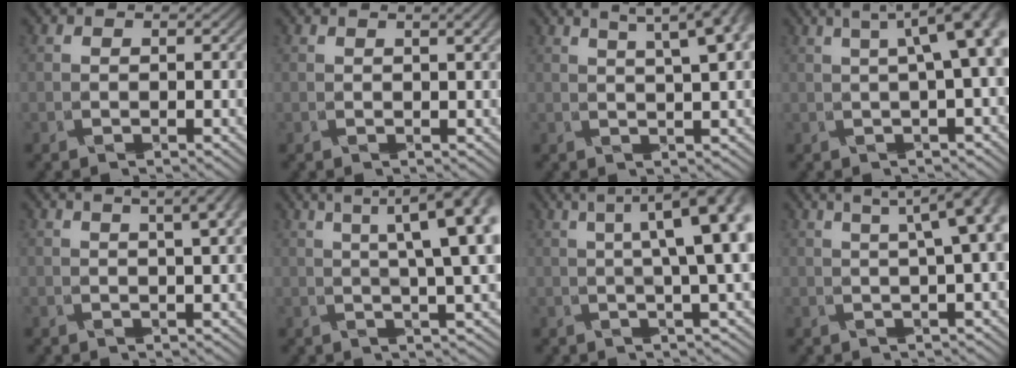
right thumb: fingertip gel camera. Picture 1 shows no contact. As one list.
[{"total": 1.7, "force": [0.5, 0.4, 1.6], "torque": [-0.036, -0.004, 0.017]}, {"total": 7.3, "force": [4.0, 1.5, 5.9], "torque": [-0.080, 0.029, 0.056]}, {"total": 7.9, "force": [1.5, 1.5, 7.6], "torque": [-0.105, 0.019, 0.022]}, {"total": 4.6, "force": [2.1, 0.9, 4.0], "torque": [-0.058, 0.013, 0.035]}, {"total": 10.7, "force": [3.5, 1.9, 9.9], "torque": [-0.127, 0.036, 0.043]}, {"total": 11.1, "force": [2.6, 2.1, 10.6], "torque": [-0.124, 0.040, 0.034]}, {"total": 6.6, "force": [2.1, 0.8, 6.2], "torque": [-0.086, 0.023, 0.033]}]